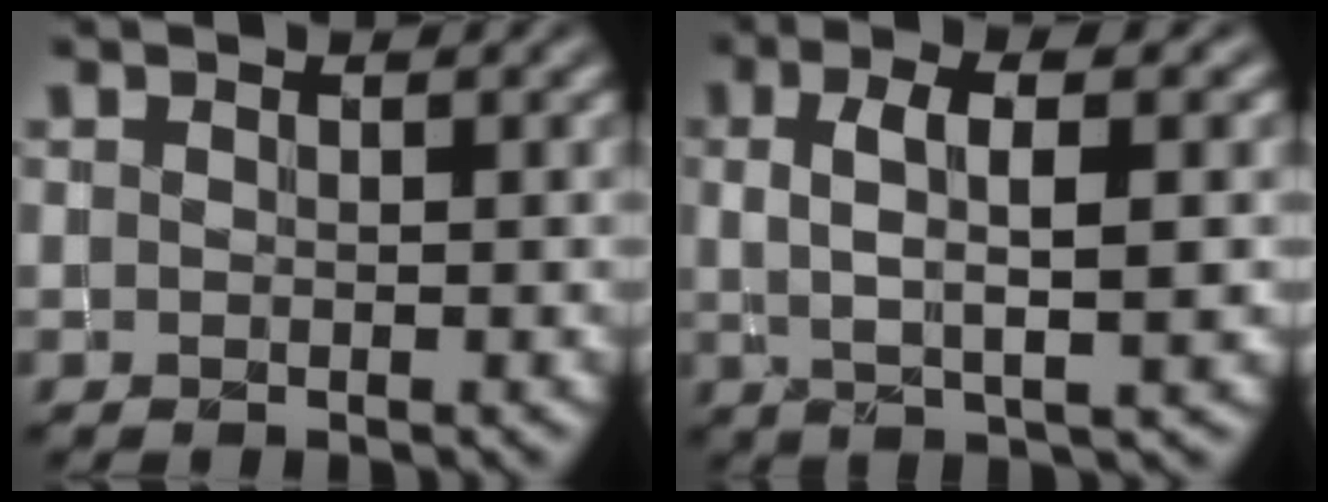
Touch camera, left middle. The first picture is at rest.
{"total": 5.0, "force": [0.9, 1.2, 4.8], "torque": [-0.083, 0.007, 0.014]}